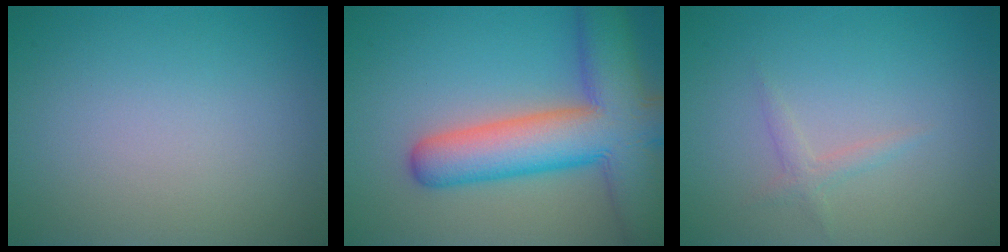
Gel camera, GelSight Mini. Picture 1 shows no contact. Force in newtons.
{"total": 11.0, "press": 11.0, "slide": 0.6}
{"total": 1.2, "press": 1.2, "slide": 0.1}